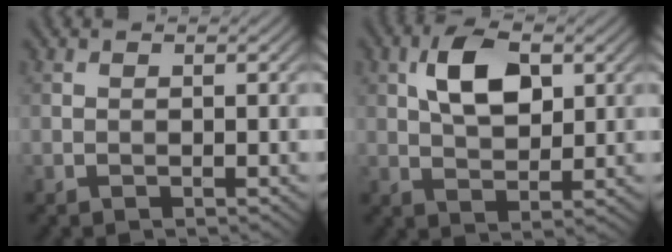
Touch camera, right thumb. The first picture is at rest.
{"total": 7.2, "force": [2.2, 3.9, 5.6], "torque": [-0.111, 0.006, 0.038]}